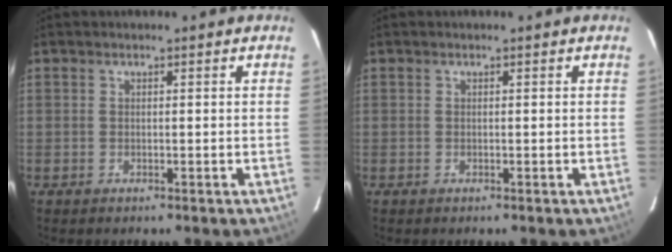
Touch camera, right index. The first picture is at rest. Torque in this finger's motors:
{"motor_torque": [0.00, 0.00, 0.00, 0.01]}